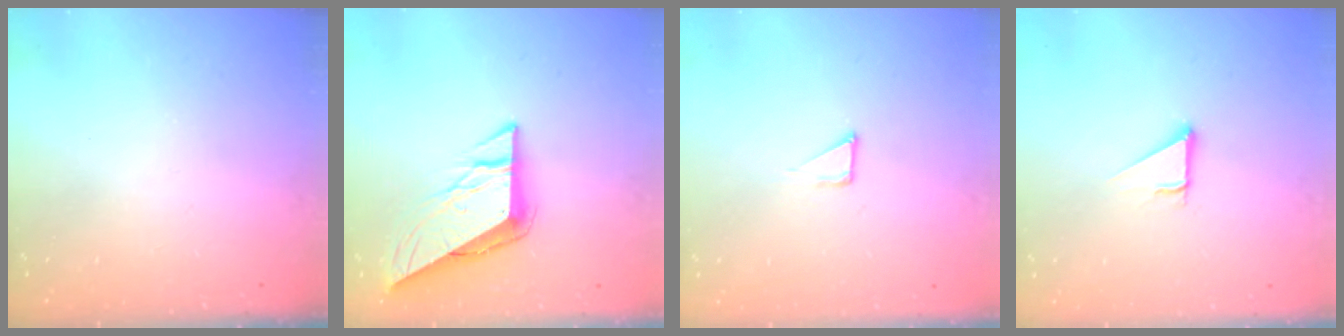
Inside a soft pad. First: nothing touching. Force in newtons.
{"total": 9.4, "press": 9.3, "slide": 0.7}
{"total": 2.3, "press": 2.3, "slide": 0.1}
{"total": 2.9, "press": 2.8, "slide": 0.2}